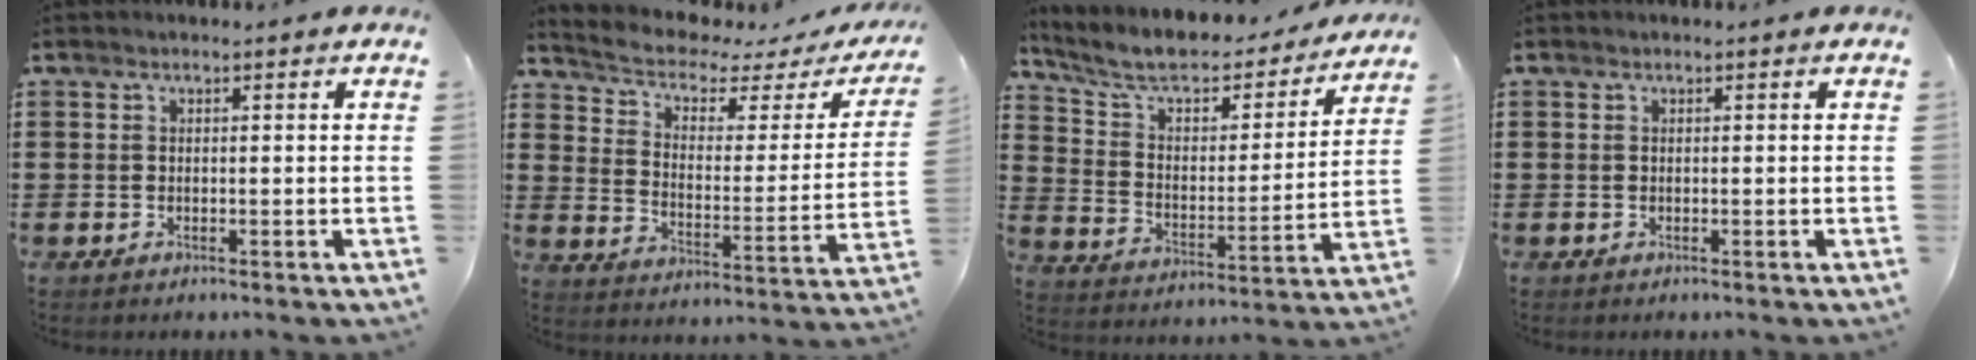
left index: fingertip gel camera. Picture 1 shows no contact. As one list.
[{"total": 4.2, "force": [3.4, 1.4, 2.1], "torque": [-0.062, -0.030, 0.052]}, {"total": 7.2, "force": [6.0, 2.2, 3.2], "torque": [-0.090, -0.040, 0.100]}, {"total": 0.0}]